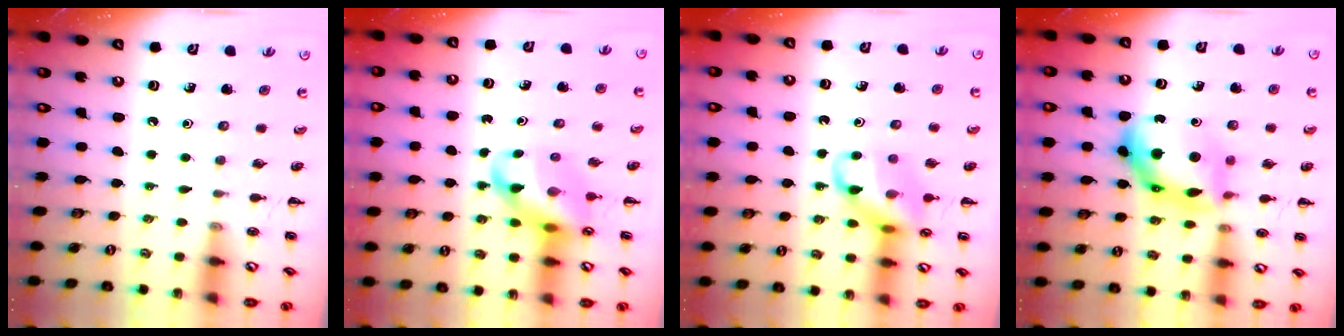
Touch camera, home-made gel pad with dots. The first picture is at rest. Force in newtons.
{"total": 11.1, "press": 10.7, "slide": 2.9}
{"total": 12.1, "press": 11.9, "slide": 2.0}
{"total": 13.7, "press": 13.7, "slide": 0.8}